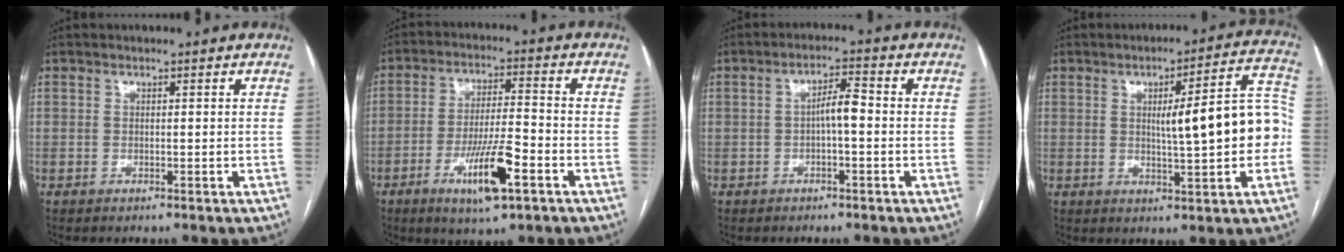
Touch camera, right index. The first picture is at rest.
{"total": 10.6, "force": [-4.9, 1.5, 9.2], "torque": [-0.168, -0.010, -0.081]}
{"total": 3.8, "force": [-0.4, 0.8, 3.7], "torque": [-0.060, 0.014, -0.007]}
{"total": 12.8, "force": [-0.2, 1.8, 12.6], "torque": [-0.160, 0.033, 0.000]}